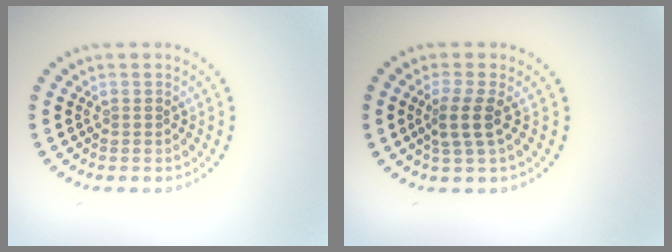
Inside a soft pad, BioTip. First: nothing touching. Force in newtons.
{"total": 2.4, "press": 1.9, "slide": 1.6}